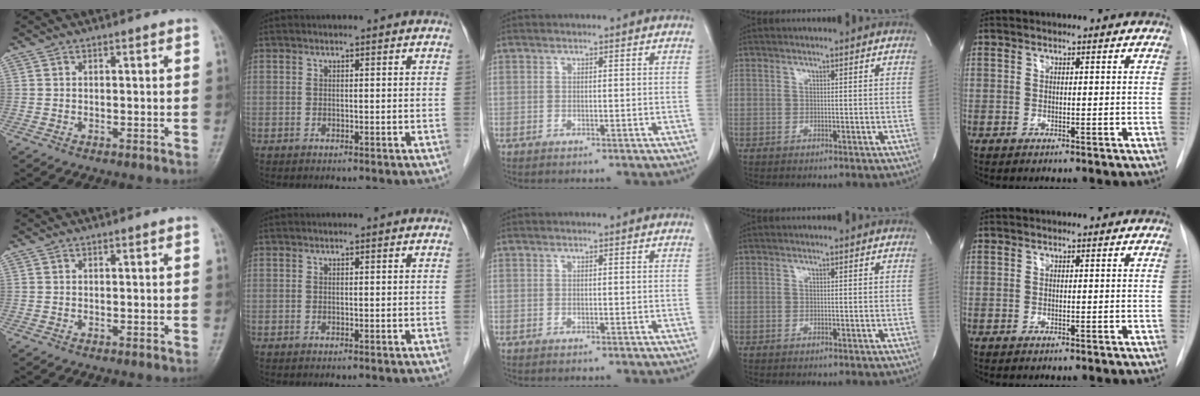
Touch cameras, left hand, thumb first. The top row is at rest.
{}